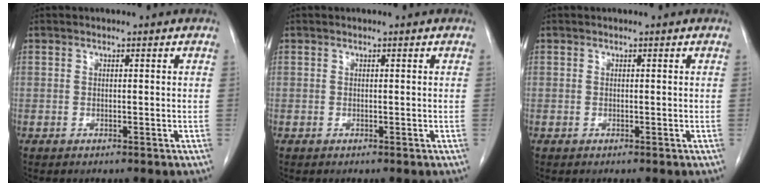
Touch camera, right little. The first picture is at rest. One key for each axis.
{"total": 0.0}
{"total": 0.0}